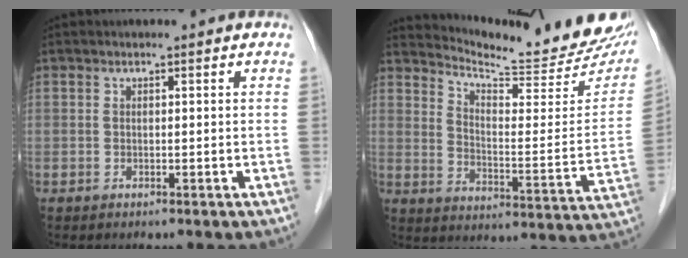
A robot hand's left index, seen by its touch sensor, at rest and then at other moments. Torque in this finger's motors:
{"motor_torque": [-0.93, -1.07, 0.08, 0.02]}